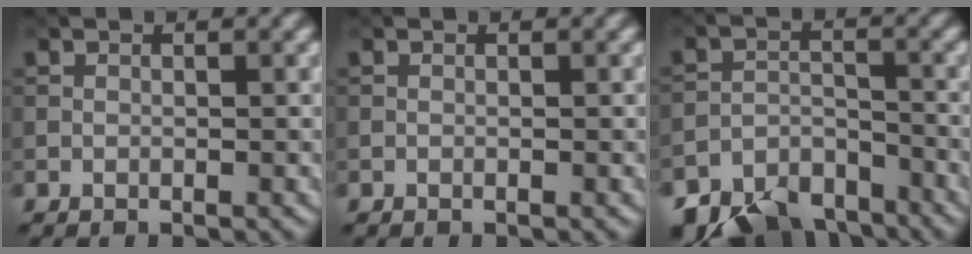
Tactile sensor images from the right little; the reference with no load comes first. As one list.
[{"total": 0.0}, {"total": 9.1, "force": [-8.0, 3.7, 2.3], "torque": [-0.036, -0.019, -0.124]}]